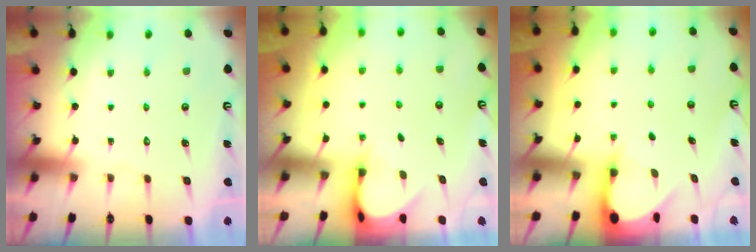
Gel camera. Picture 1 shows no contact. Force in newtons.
{"total": 4.0, "press": 4.0, "slide": 0.3}
{"total": 3.3, "press": 3.3, "slide": 0.2}